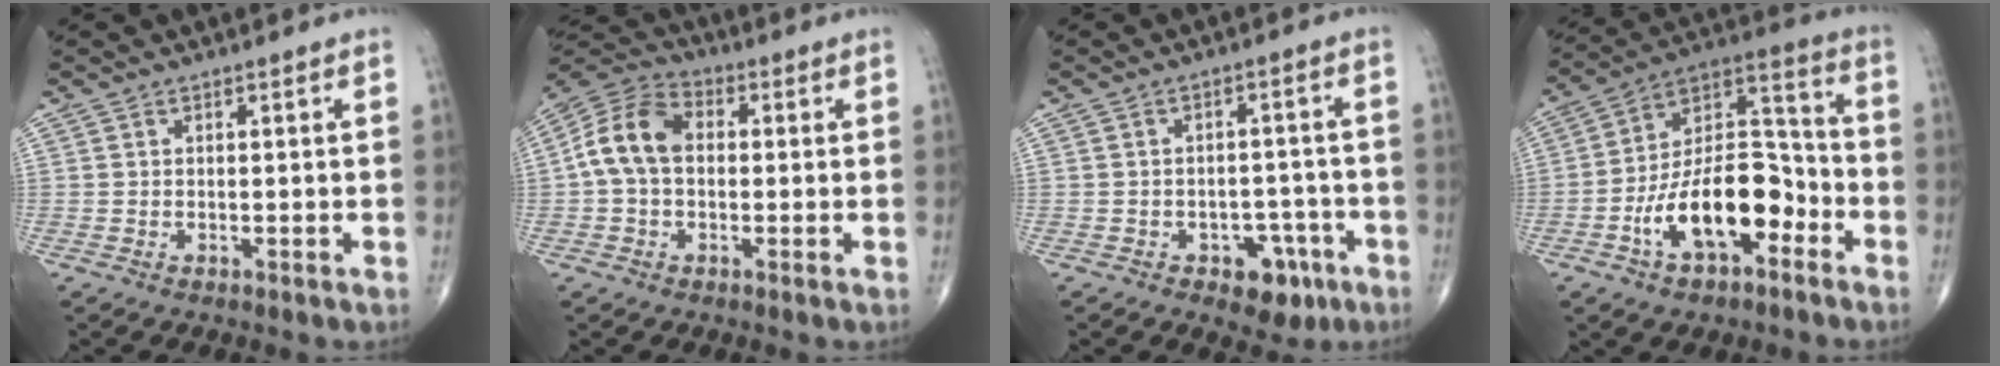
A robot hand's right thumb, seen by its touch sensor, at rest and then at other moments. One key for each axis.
{"total": 10.7, "fx": 0.4, "fy": 7.4, "fz": 7.7, "tx": -0.145, "ty": 0.033, "tz": -0.004}
{"total": 7.3, "fx": -3.7, "fy": 4.7, "fz": 4.2, "tx": -0.021, "ty": 0.029, "tz": -0.044}
{"total": 18.2, "fx": -7.1, "fy": 9.5, "fz": 13.8, "tx": -0.209, "ty": 0.063, "tz": -0.125}